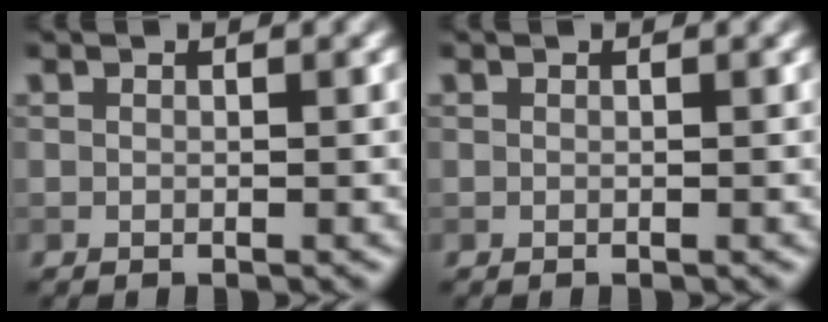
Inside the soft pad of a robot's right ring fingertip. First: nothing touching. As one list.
[{"total": 0.0}]